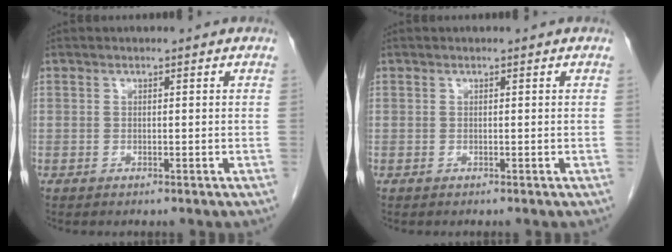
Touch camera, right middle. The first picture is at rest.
{"total": 0.0}